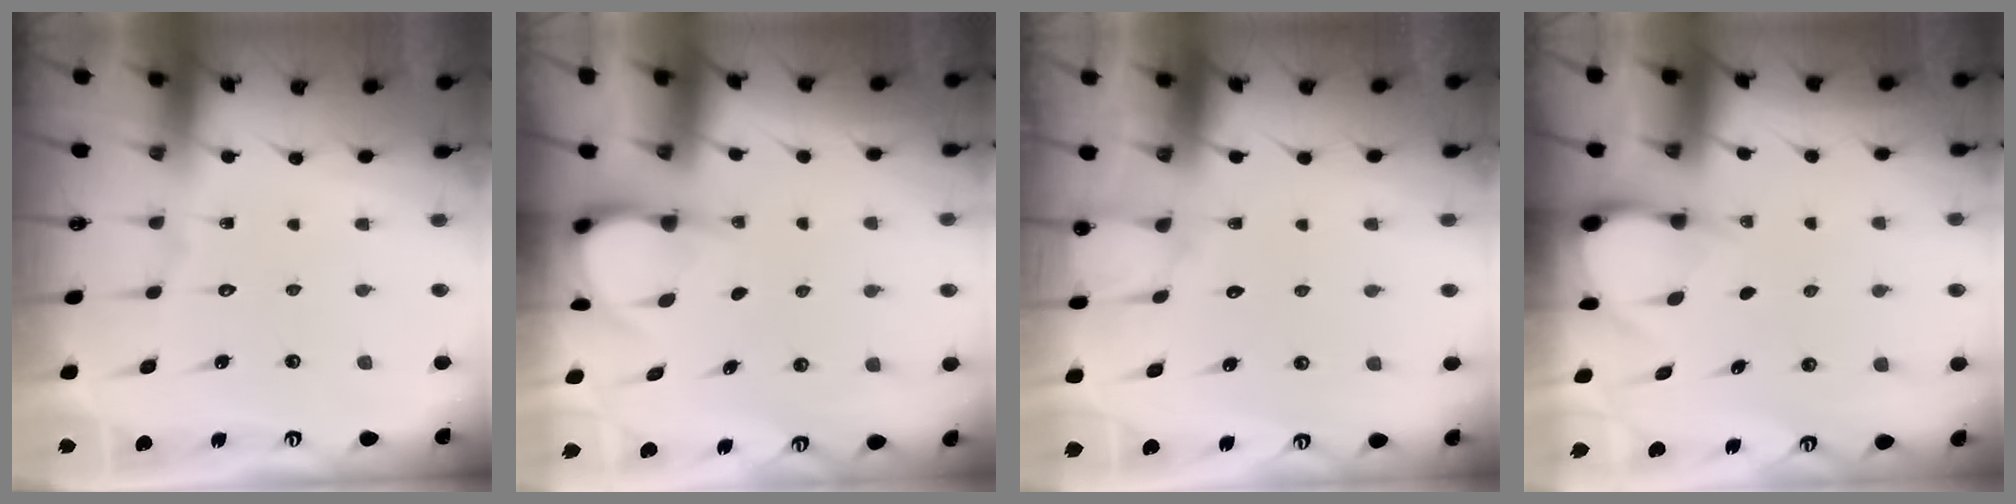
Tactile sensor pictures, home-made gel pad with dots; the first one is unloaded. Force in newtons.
{"total": 3.8, "press": 3.8, "slide": 0.5}
{"total": 4.7, "press": 4.7, "slide": 0.4}
{"total": 2.9, "press": 2.9, "slide": 0.3}